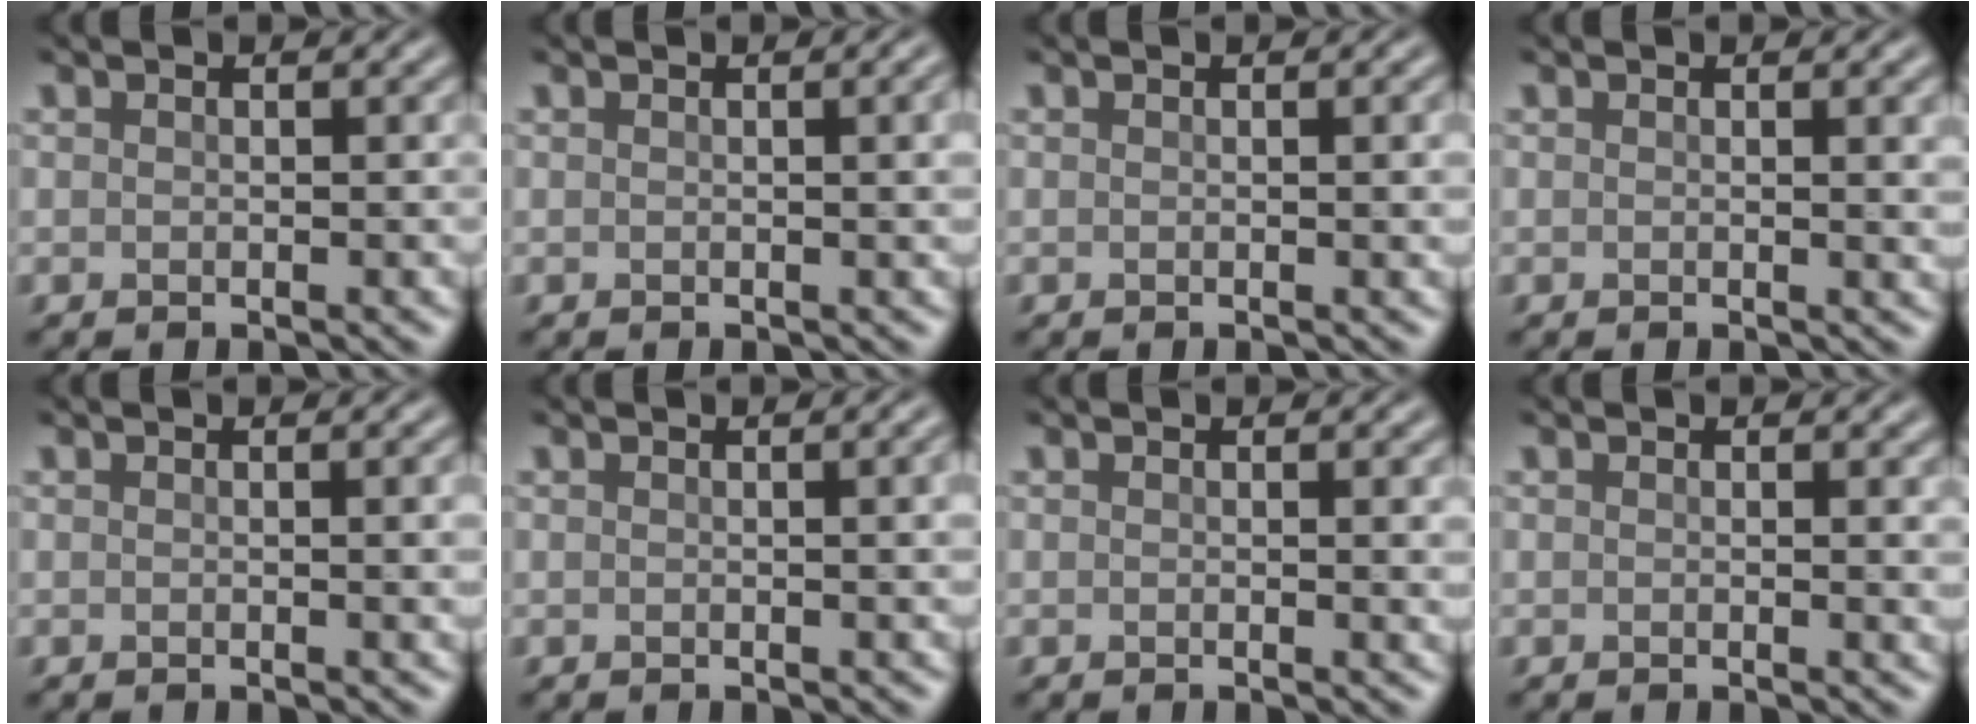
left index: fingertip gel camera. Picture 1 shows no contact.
{"total": 2.3, "force": [0.3, 0.7, 2.1], "torque": [-0.017, 0.006, 0.001]}
{"total": 1.7, "force": [0.2, 0.5, 1.7], "torque": [-0.014, 0.004, -0.001]}
{"total": 2.2, "force": [0.5, 0.7, 2.0], "torque": [-0.015, 0.003, 0.003]}
{"total": 1.9, "force": [0.2, 0.5, 1.8], "torque": [-0.015, 0.003, -0.002]}
{"total": 2.3, "force": [0.3, 0.7, 2.1], "torque": [-0.017, 0.006, 0.001]}
{"total": 1.5, "force": [0.3, 0.5, 1.4], "torque": [-0.011, 0.001, 0.000]}
{"total": 1.0, "force": [0.3, 0.2, 0.9], "torque": [-0.006, -0.001, 0.001]}